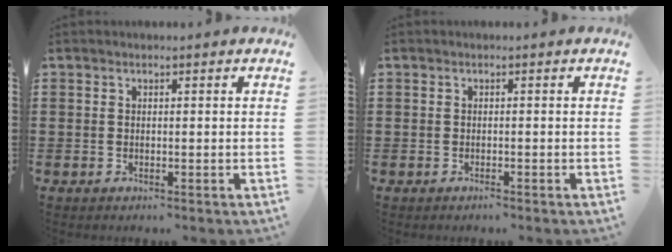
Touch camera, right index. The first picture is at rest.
{"total": 0.6, "force": [-0.5, 0.1, 0.2], "torque": [-0.007, -0.003, -0.010]}